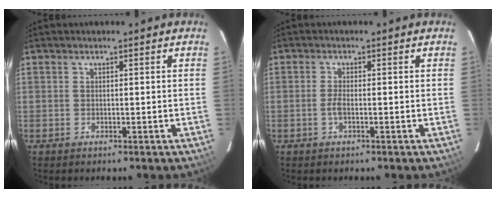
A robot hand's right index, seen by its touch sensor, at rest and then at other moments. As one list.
[{"total": 1.8, "force": [-0.7, 0.2, 1.7], "torque": [-0.036, -0.001, -0.015]}]